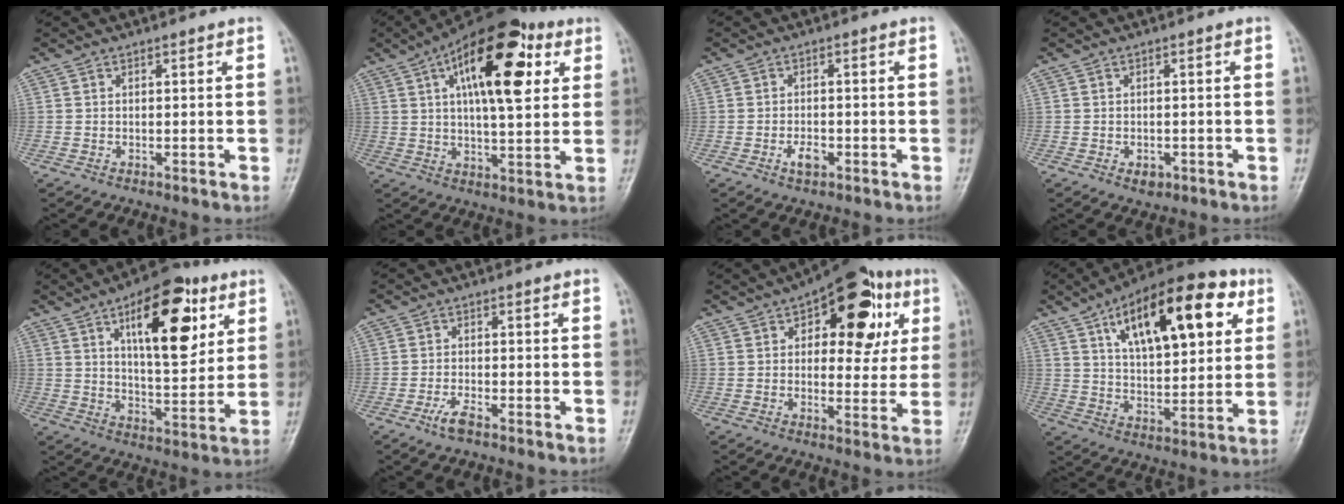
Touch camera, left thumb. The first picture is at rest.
{"total": 19.6, "force": [6.9, 8.4, 16.3], "torque": [-0.228, -0.001, 0.096]}
{"total": 2.7, "force": [-1.4, 1.5, 1.8], "torque": [-0.029, 0.006, -0.025]}
{"total": 2.1, "force": [-1.0, 1.5, 1.0], "torque": [-0.006, 0.002, -0.011]}
{"total": 18.1, "force": [7.6, 7.9, 14.4], "torque": [-0.171, -0.026, 0.116]}
{"total": 2.9, "force": [-2.0, 0.8, 1.9], "torque": [-0.045, 0.010, -0.041]}
{"total": 17.4, "force": [6.2, 9.3, 13.3], "torque": [-0.115, 0.004, 0.076]}
{"total": 23.3, "force": [9.5, 10.4, 18.6], "torque": [-0.250, -0.010, 0.150]}